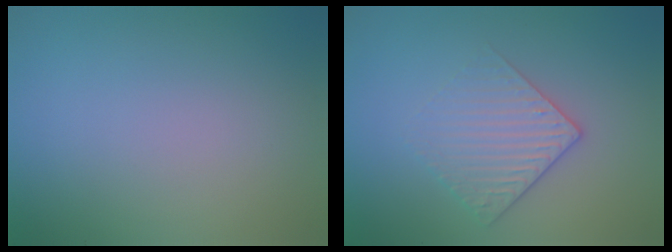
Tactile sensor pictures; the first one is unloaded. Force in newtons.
{"total": 2.9, "press": 2.6, "slide": 1.4}